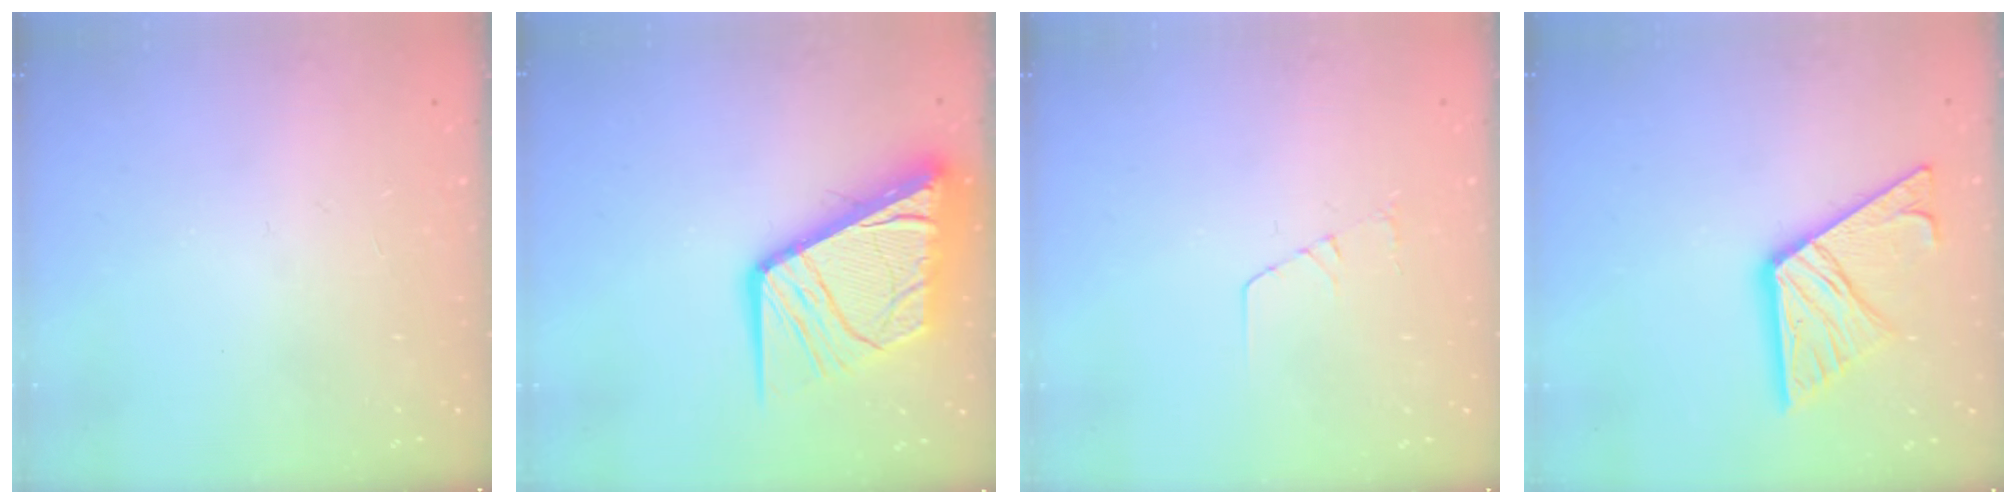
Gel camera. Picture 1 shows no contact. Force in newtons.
{"total": 19.0, "press": 18.9, "slide": 2.1}
{"total": 3.4, "press": 3.4, "slide": 0.2}
{"total": 17.5, "press": 17.4, "slide": 1.7}